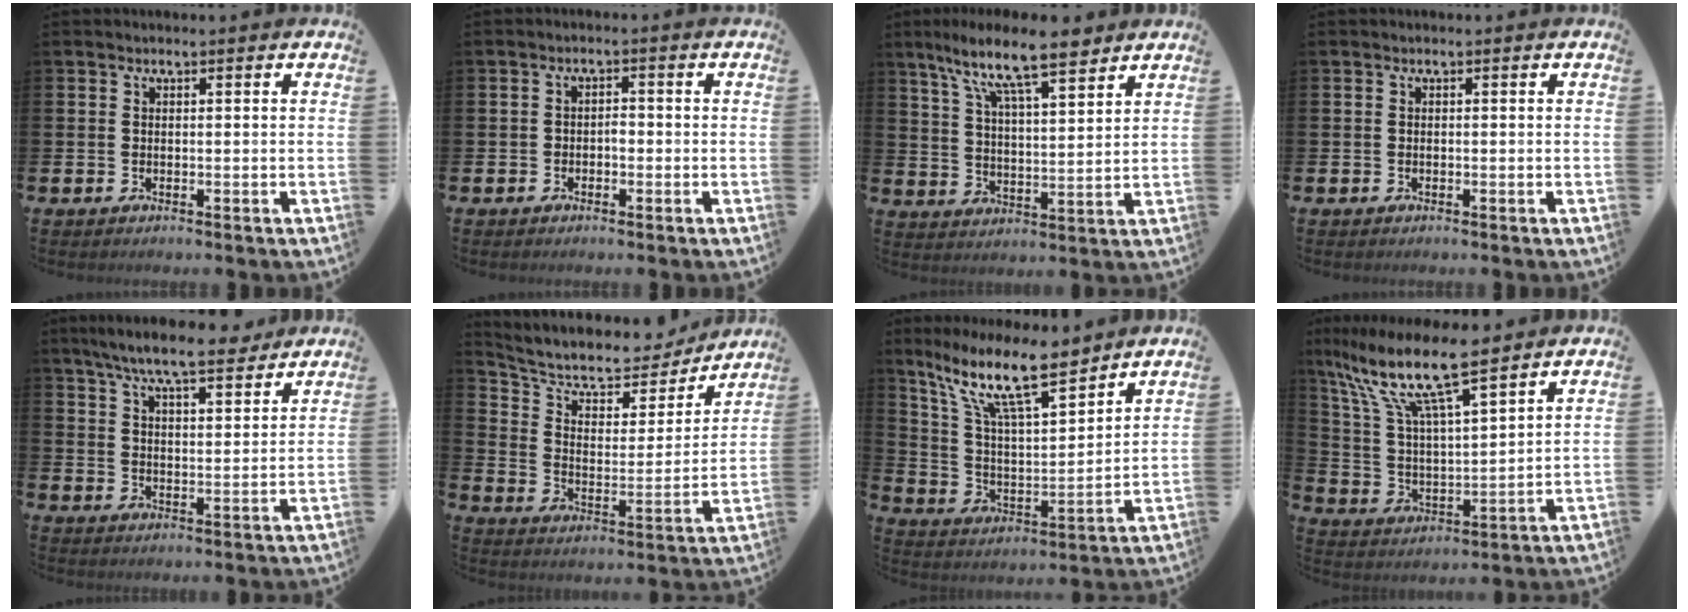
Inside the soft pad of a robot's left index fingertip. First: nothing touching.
{"total": 1.4, "force": [-0.6, 1.0, 0.8], "torque": [-0.012, 0.002, -0.015]}
{"total": 11.0, "force": [9.0, 2.0, 6.1], "torque": [-0.137, -0.034, 0.158]}
{"total": 0.0}
{"total": 8.6, "force": [7.9, 1.2, 3.4], "torque": [-0.076, -0.037, 0.139]}
{"total": 9.3, "force": [8.0, 3.4, 3.2], "torque": [-0.091, -0.057, 0.134]}
{"total": 13.7, "force": [10.1, 3.2, 8.7], "torque": [-0.184, -0.043, 0.176]}
{"total": 11.7, "force": [9.5, 1.9, 6.6], "torque": [-0.167, -0.051, 0.161]}